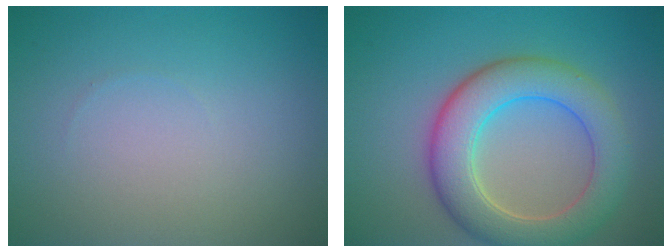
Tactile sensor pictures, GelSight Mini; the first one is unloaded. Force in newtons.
{"total": 7.2, "press": 7.1, "slide": 0.6}